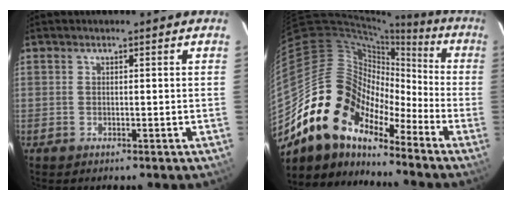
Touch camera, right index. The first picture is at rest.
{"total": 15.4, "force": [-10.9, 8.7, 6.4], "torque": [-0.119, 0.020, -0.219]}